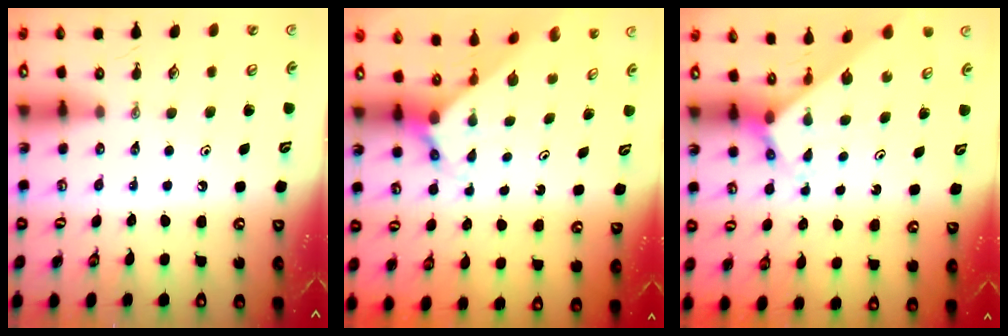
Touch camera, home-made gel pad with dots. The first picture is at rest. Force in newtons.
{"total": 3.4, "press": 3.4, "slide": 0.3}
{"total": 2.8, "press": 2.8, "slide": 0.1}